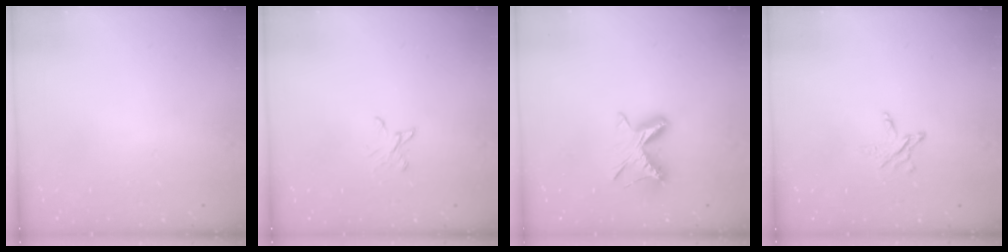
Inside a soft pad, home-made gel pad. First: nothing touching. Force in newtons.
{"total": 3.6, "press": 3.6, "slide": 0.4}
{"total": 8.7, "press": 8.7, "slide": 0.9}
{"total": 2.9, "press": 2.9, "slide": 0.3}